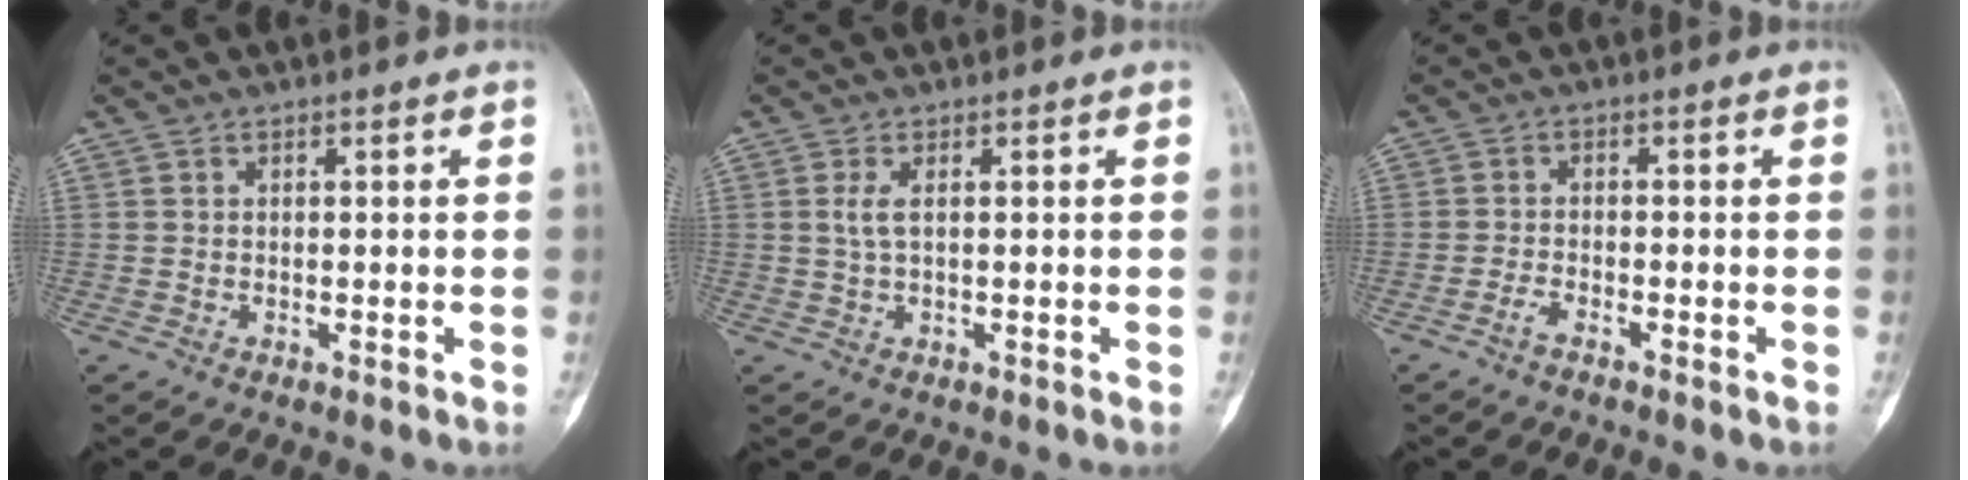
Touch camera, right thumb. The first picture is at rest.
{"total": 2.2, "force": [0.5, 0.9, 2.0], "torque": [-0.044, 0.002, 0.012]}
{"total": 1.9, "force": [-1.5, 0.7, 1.0], "torque": [-0.023, 0.010, -0.032]}